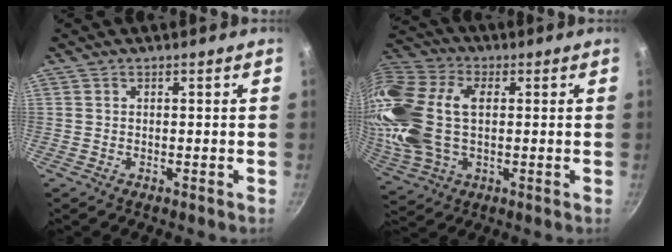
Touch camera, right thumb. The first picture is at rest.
{"total": 22.1, "force": [2.1, 13.9, 17.1], "torque": [-0.375, 0.021, 0.037]}